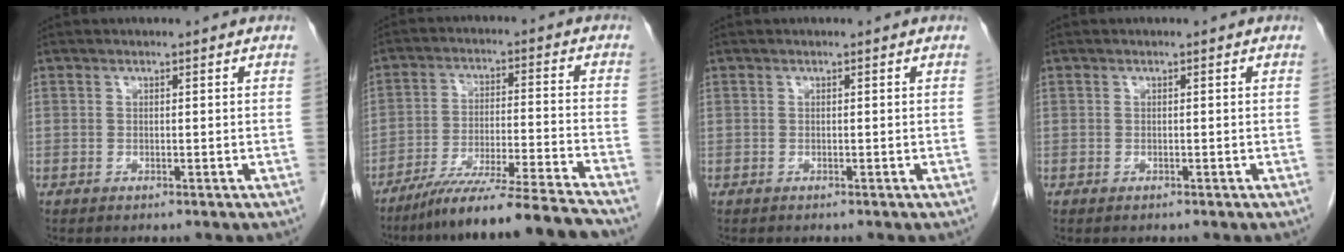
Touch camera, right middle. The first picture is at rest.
{"total": 15.5, "force": [-13.6, -2.1, 7.1], "torque": [-0.100, -0.020, -0.224]}
{"total": 0.0}
{"total": 0.0}